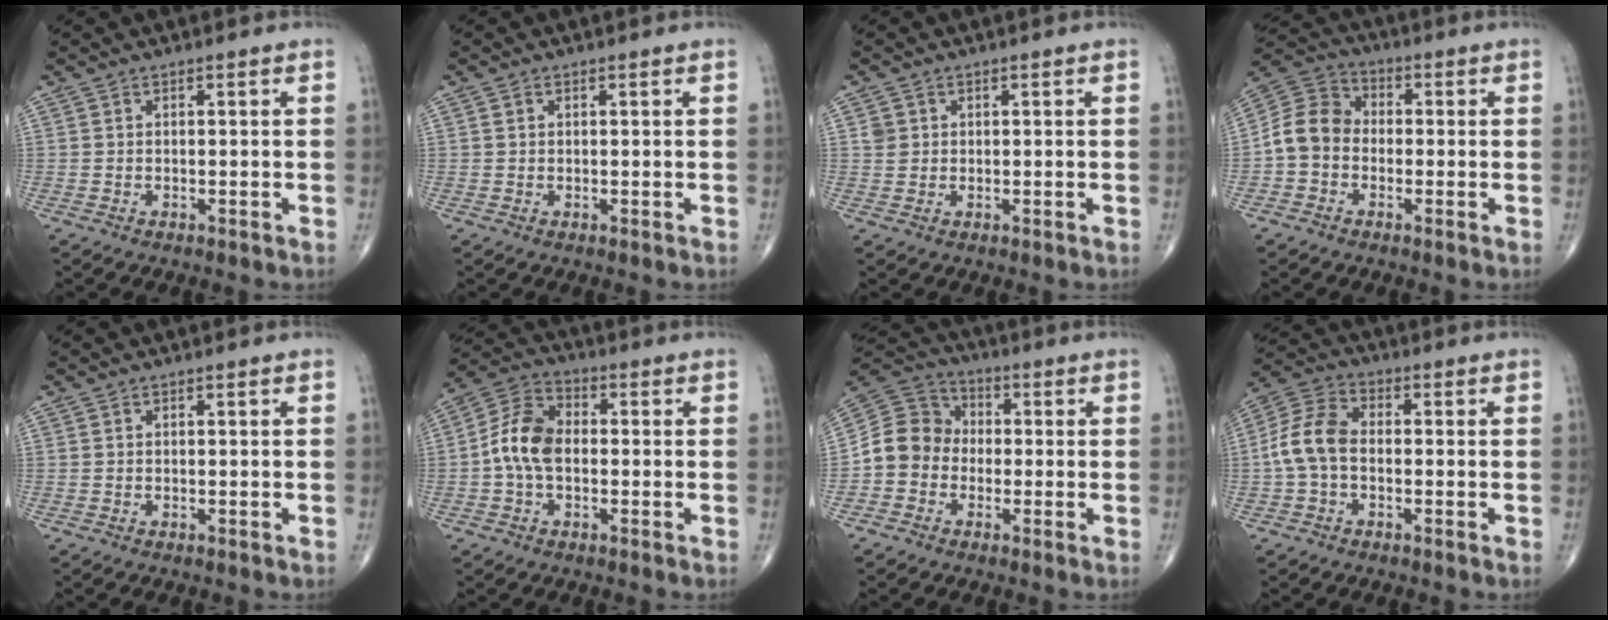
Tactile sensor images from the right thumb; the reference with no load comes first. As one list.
[{"total": 0.7, "force": [0.3, 0.6, 0.3], "torque": [-0.004, 0.000, 0.005]}, {"total": 2.1, "force": [0.6, 1.9, 0.6], "torque": [-0.001, -0.002, 0.011]}, {"total": 8.7, "force": [-1.5, 7.1, 4.8], "torque": [-0.078, 0.032, -0.043]}, {"total": 0.0}, {"total": 9.2, "force": [-0.8, 5.9, 7.0], "torque": [-0.131, 0.029, -0.027]}, {"total": 9.3, "force": [-1.8, 8.2, 3.9], "torque": [-0.054, 0.039, -0.046]}, {"total": 8.7, "force": [-1.0, 5.6, 6.5], "torque": [-0.131, 0.027, -0.032]}]